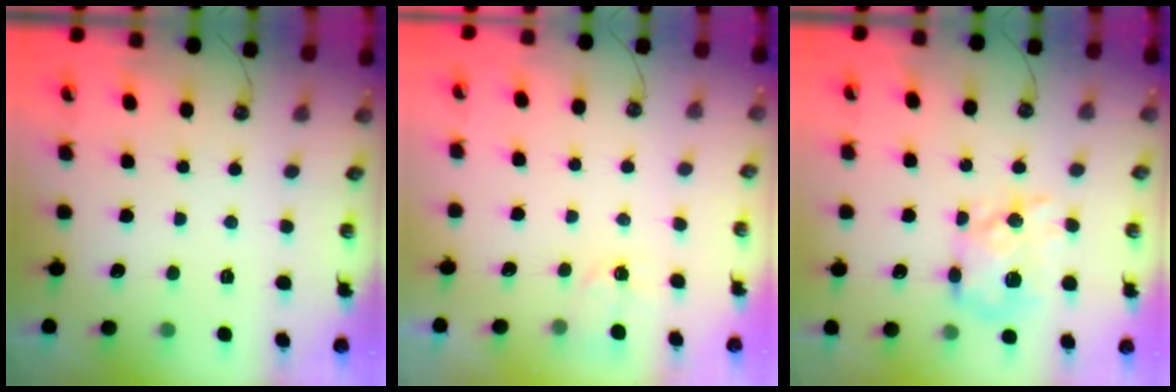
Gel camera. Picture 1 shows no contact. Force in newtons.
{"total": 2.5, "press": 2.5, "slide": 0.4}
{"total": 12.2, "press": 12.1, "slide": 1.0}